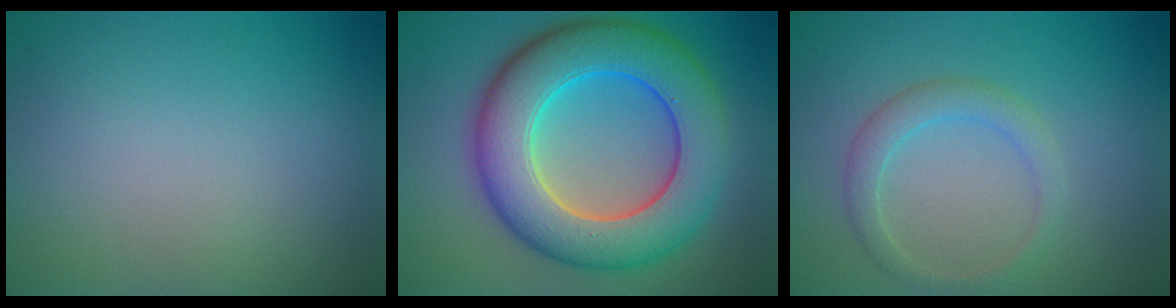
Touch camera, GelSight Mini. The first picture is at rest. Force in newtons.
{"total": 10.9, "press": 10.8, "slide": 0.6}
{"total": 2.2, "press": 2.2, "slide": 0.2}